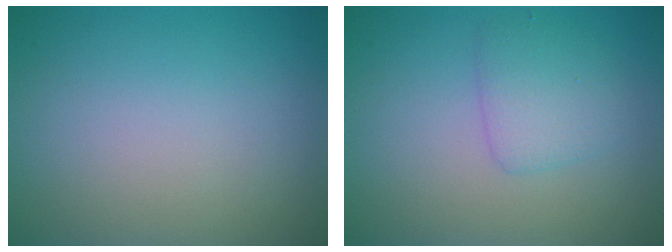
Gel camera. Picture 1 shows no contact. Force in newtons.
{"total": 2.6, "press": 2.6, "slide": 0.0}